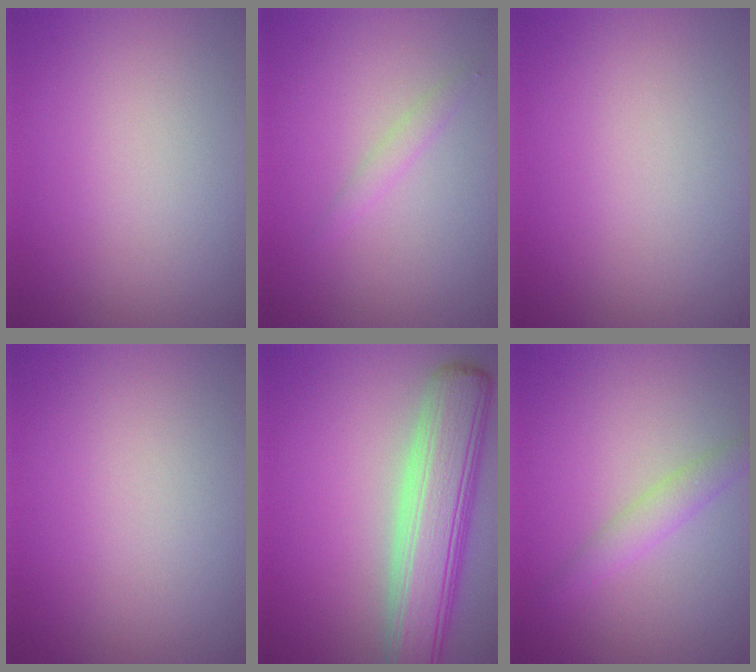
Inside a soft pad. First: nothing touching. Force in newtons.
{"total": 1.0, "press": 1.0, "slide": 0.1}
{"total": 0.0}
{"total": 0.0}
{"total": 8.2, "press": 8.1, "slide": 0.5}
{"total": 1.9, "press": 1.9, "slide": 0.1}